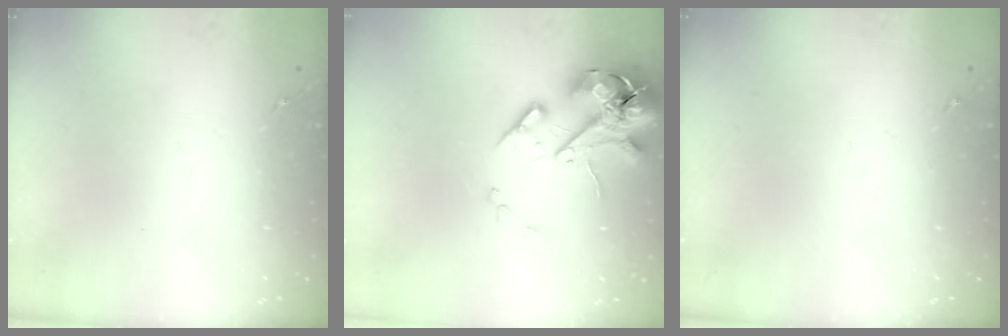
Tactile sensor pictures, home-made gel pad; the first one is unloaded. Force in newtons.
{"total": 17.1, "press": 16.8, "slide": 2.7}
{"total": 0.0}